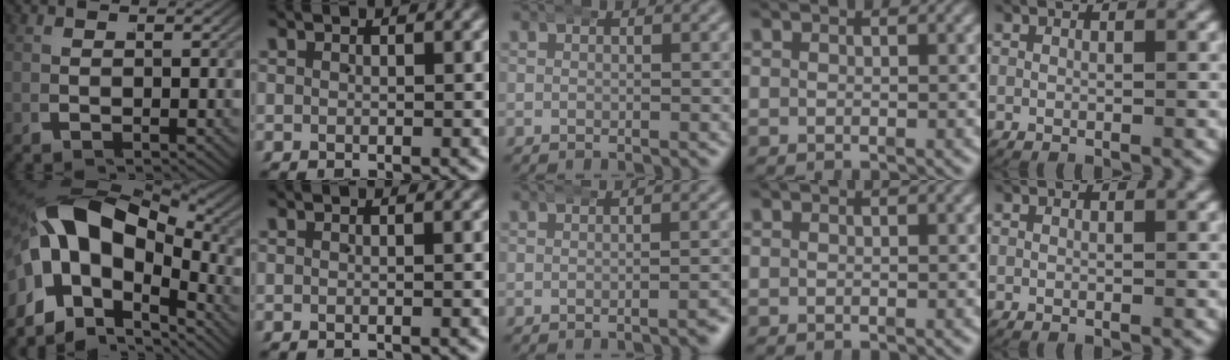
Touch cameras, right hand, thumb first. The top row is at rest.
{"thumb": {"total": 17.7, "force": [-1.4, 12.2, 12.7], "torque": [-0.267, -0.042, -0.007]}, "middle": {"total": 1.3, "force": [-1.1, 0.1, 0.6], "torque": [-0.004, 0.005, -0.020]}}